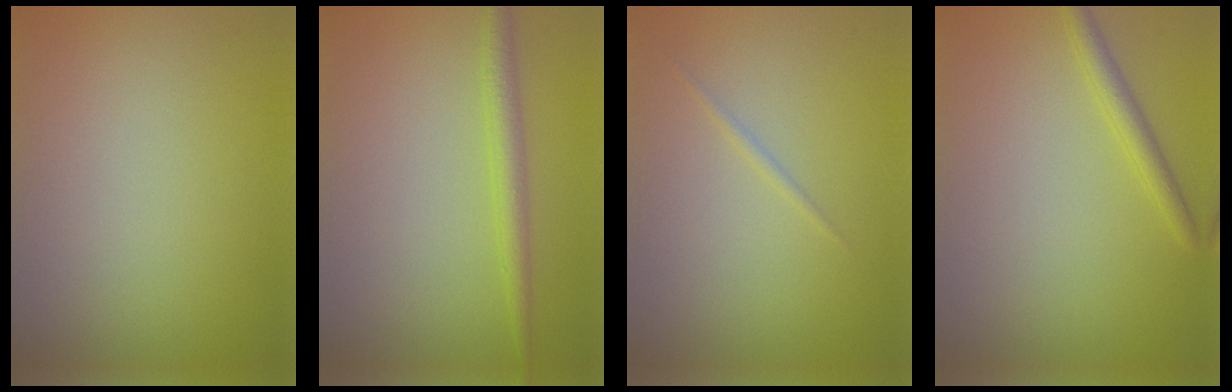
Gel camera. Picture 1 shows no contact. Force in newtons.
{"total": 2.4, "press": 2.4, "slide": 0.1}
{"total": 0.5, "press": 0.5, "slide": 0.0}
{"total": 1.9, "press": 1.9, "slide": 0.2}